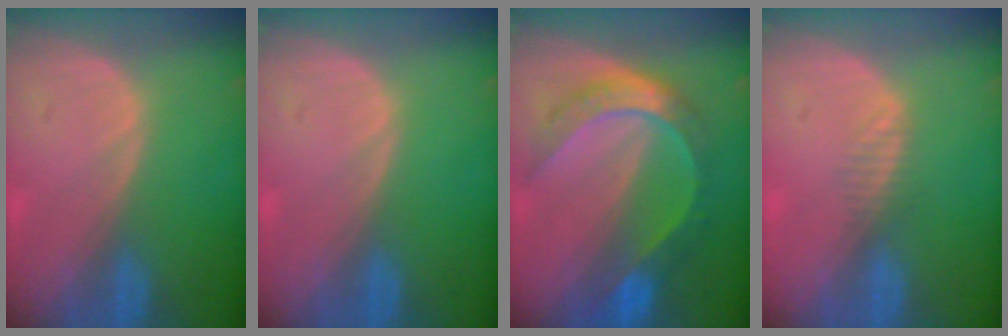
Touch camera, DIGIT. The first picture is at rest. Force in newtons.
{"total": 0.0}
{"total": 8.4, "press": 8.3, "slide": 0.9}
{"total": 1.7, "press": 1.4, "slide": 1.0}